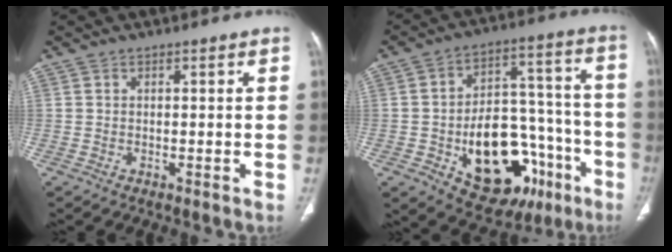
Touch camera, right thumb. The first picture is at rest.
{"total": 23.9, "force": [-9.1, 14.3, 16.8], "torque": [-0.219, 0.059, -0.114]}